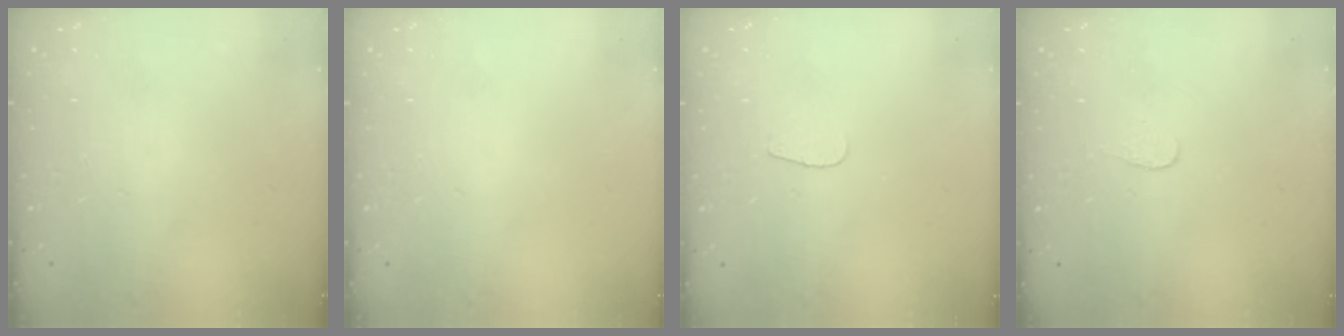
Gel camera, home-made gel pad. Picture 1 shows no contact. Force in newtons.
{"total": 0.0}
{"total": 3.6, "press": 3.5, "slide": 0.4}
{"total": 3.0, "press": 3.0, "slide": 0.2}